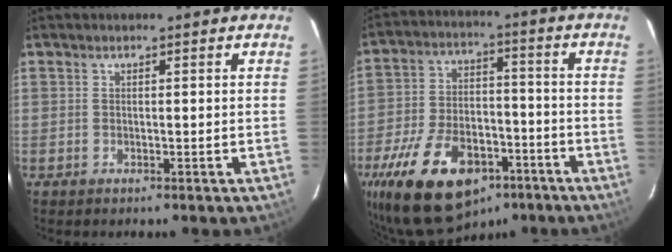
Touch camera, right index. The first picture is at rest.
{"total": 23.2, "force": [-13.7, 12.7, 13.9], "torque": [-0.291, -0.009, -0.211]}